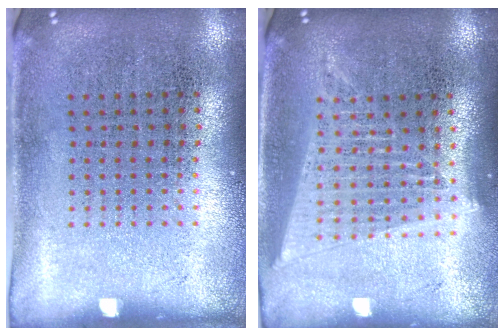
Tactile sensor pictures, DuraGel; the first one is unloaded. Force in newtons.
{"total": 1.7, "press": 1.5, "slide": 0.8}